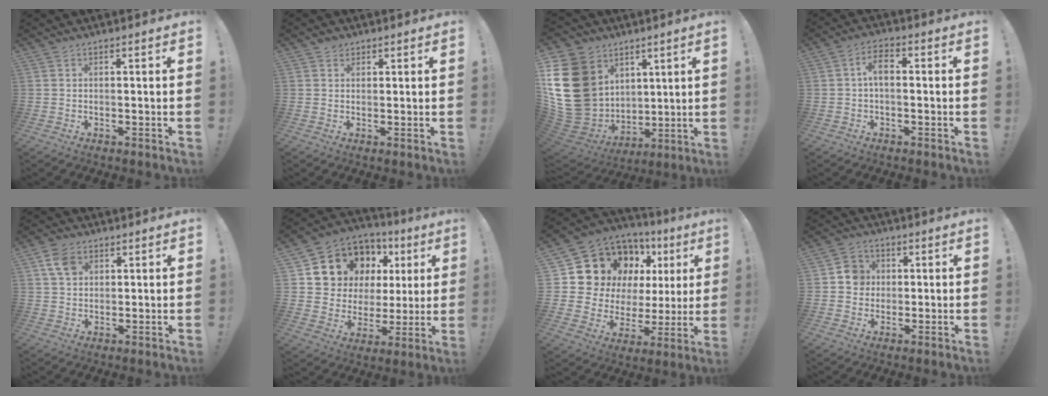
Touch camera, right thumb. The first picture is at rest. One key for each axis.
{"total": 1.9, "fx": 1.4, "fy": 1.3, "fz": 0.4, "tx": 0.000, "ty": -0.004, "tz": 0.023}
{"total": 25.0, "fx": 5.3, "fy": 20.4, "fz": 13.5, "tx": -0.265, "ty": -0.029, "tz": 0.146}
{"total": 4.8, "fx": -0.1, "fy": 2.2, "fz": 4.3, "tx": -0.084, "ty": 0.007, "tz": -0.005}
{"total": 6.6, "fx": 3.0, "fy": 4.7, "fz": 3.5, "tx": -0.059, "ty": 0.000, "tz": 0.059}
{"total": 10.7, "fx": 6.5, "fy": 8.0, "fz": 3.0, "tx": -0.053, "ty": -0.061, "tz": 0.133}
{"total": 14.3, "fx": 9.0, "fy": 9.4, "fz": 6.0, "tx": -0.091, "ty": -0.076, "tz": 0.184}
{"total": 6.6, "fx": 0.7, "fy": 6.4, "fz": 1.8, "tx": -0.017, "ty": 0.004, "tz": 0.015}